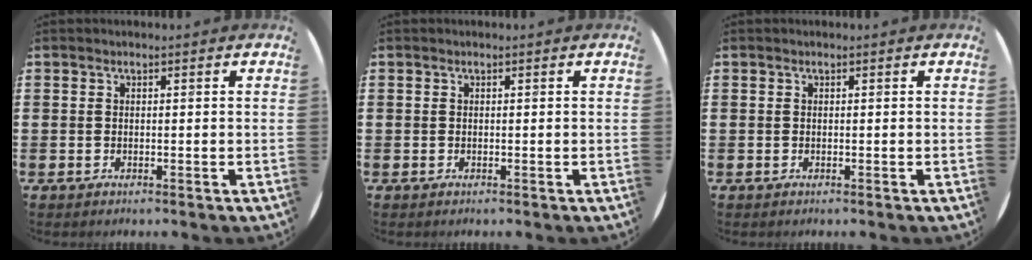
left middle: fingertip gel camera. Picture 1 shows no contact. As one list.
[{"total": 0.0}, {"total": 0.0}]